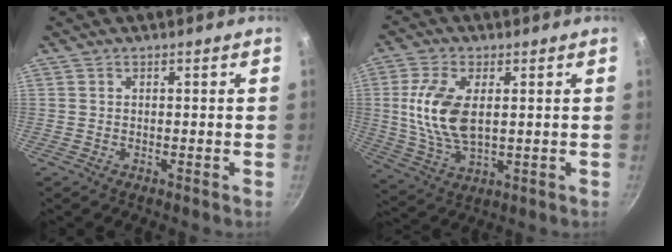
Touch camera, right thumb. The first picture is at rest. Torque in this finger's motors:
{"motor_torque": [0.59, 0.19, 1.02, -0.62, 0.31]}